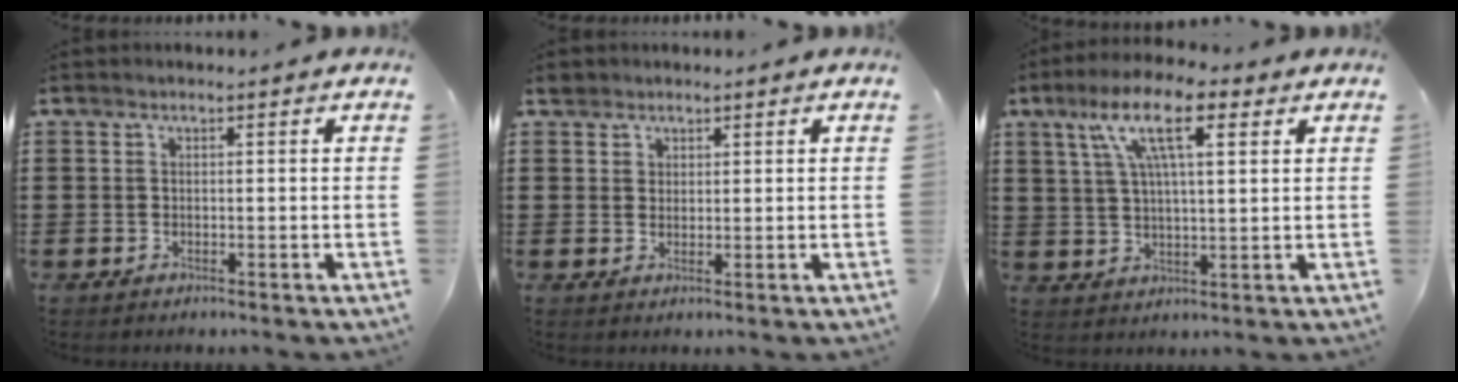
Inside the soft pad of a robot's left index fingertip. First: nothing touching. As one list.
[{"total": 2.2, "force": [1.5, 1.6, 0.1], "torque": [-0.010, 0.009, 0.027]}, {"total": 11.0, "force": [5.5, 3.4, 8.9], "torque": [-0.176, 0.007, 0.094]}]